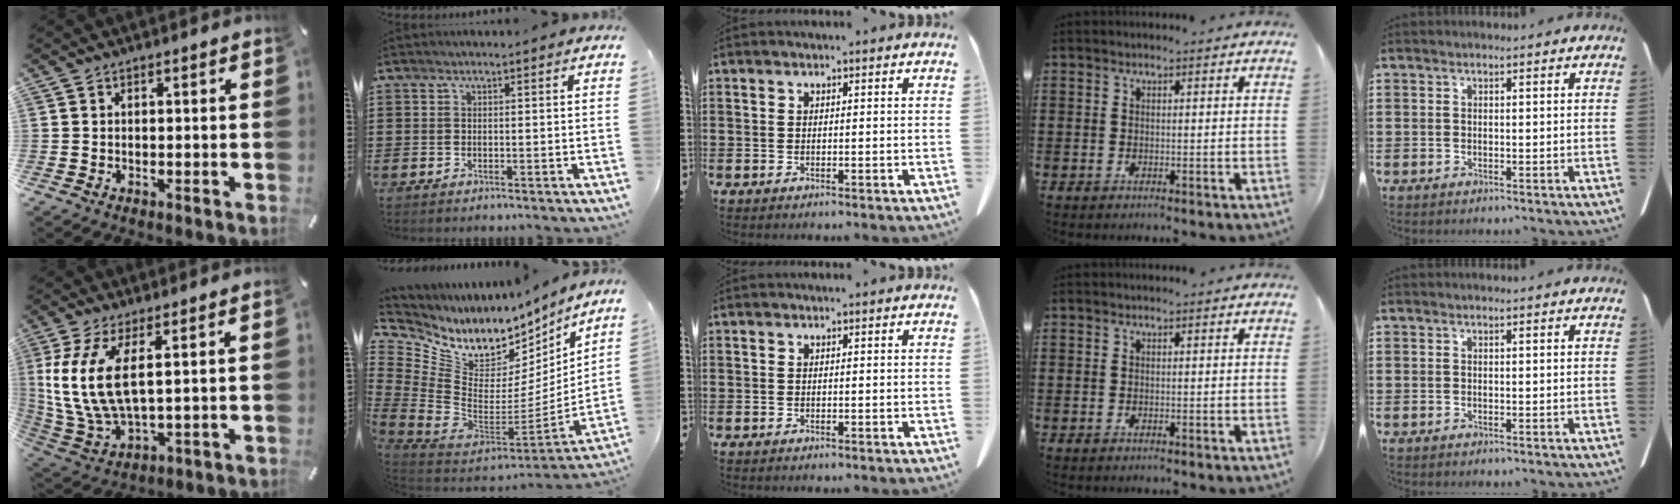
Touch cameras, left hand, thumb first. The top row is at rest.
{"thumb": {"total": 12.9, "force": [3.3, 5.5, 11.2], "torque": [-0.267, -0.016, 0.060]}, "index": {"total": 8.1, "force": [6.2, 4.4, 2.6], "torque": [-0.086, -0.085, 0.107]}}